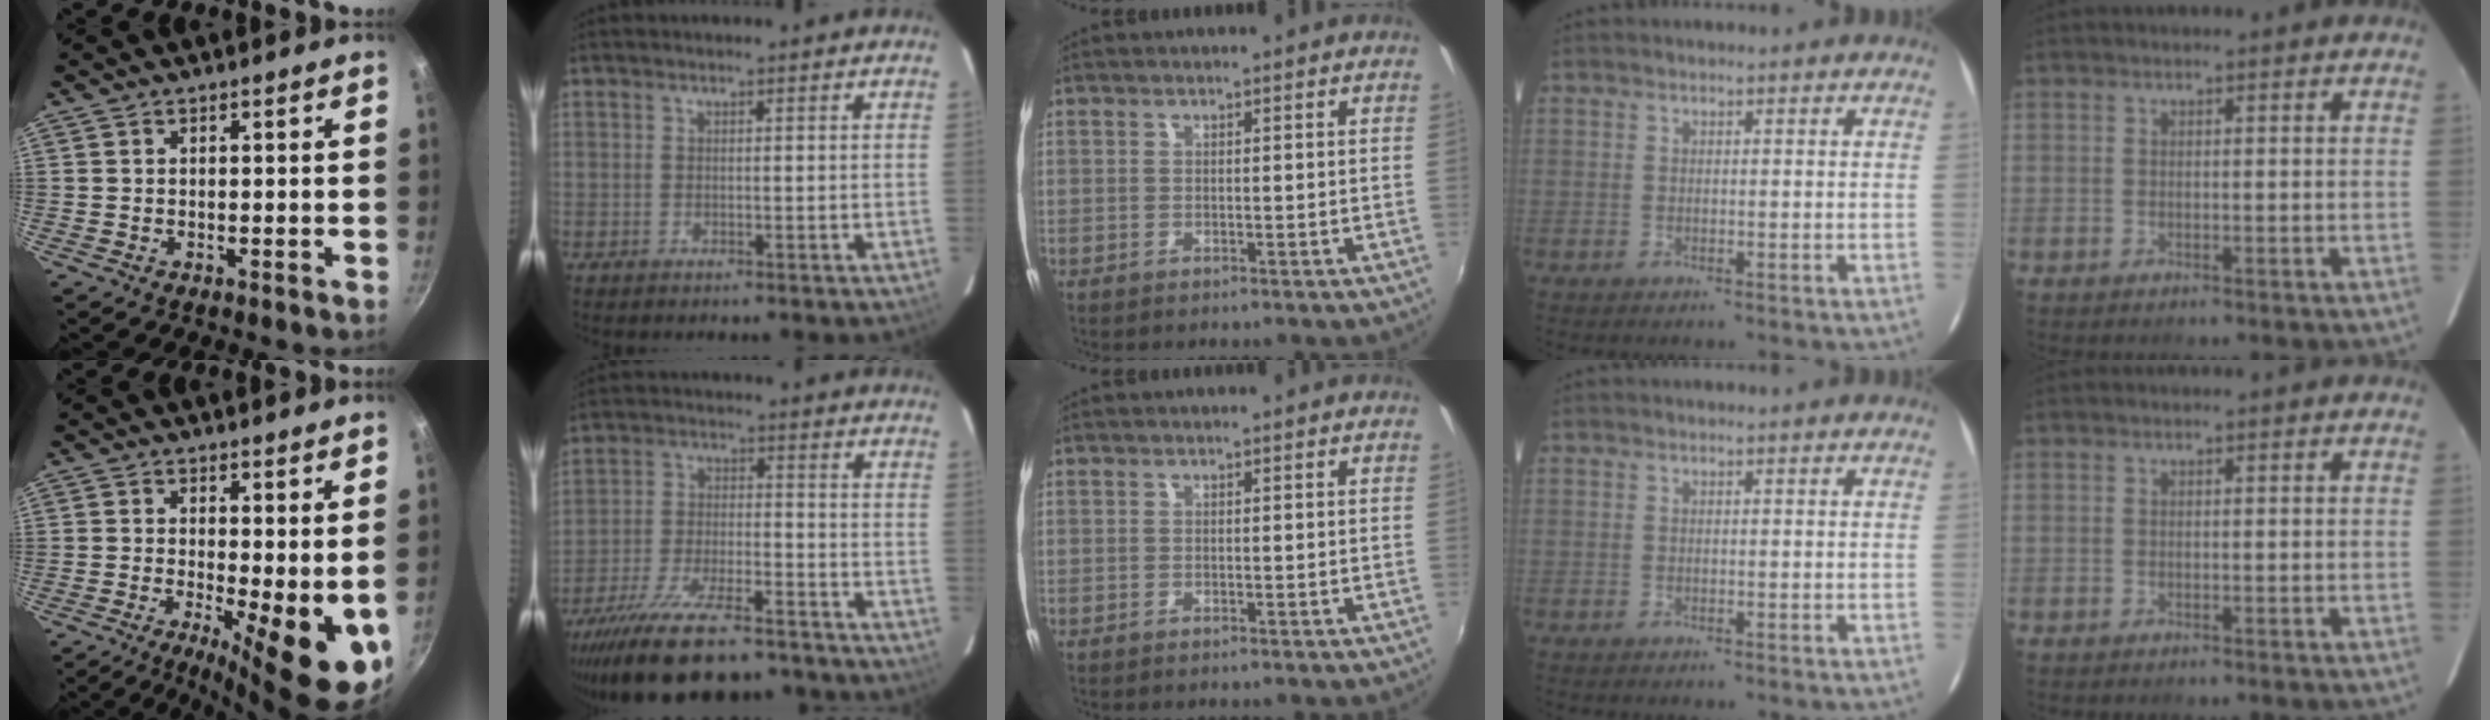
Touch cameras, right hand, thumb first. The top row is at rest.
{"thumb": {"total": 12.7, "force": [-1.9, 3.9, 12.0], "torque": [-0.142, -0.015, -0.020]}, "index": {"total": 22.4, "force": [-18.4, 6.5, 10.9], "torque": [-0.218, -0.034, -0.282]}}